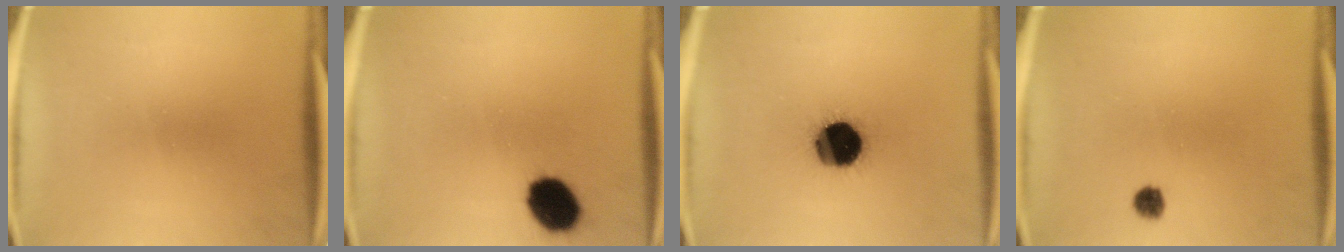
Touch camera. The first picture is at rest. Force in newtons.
{"total": 10.3}
{"total": 17.6}
{"total": 2.2}